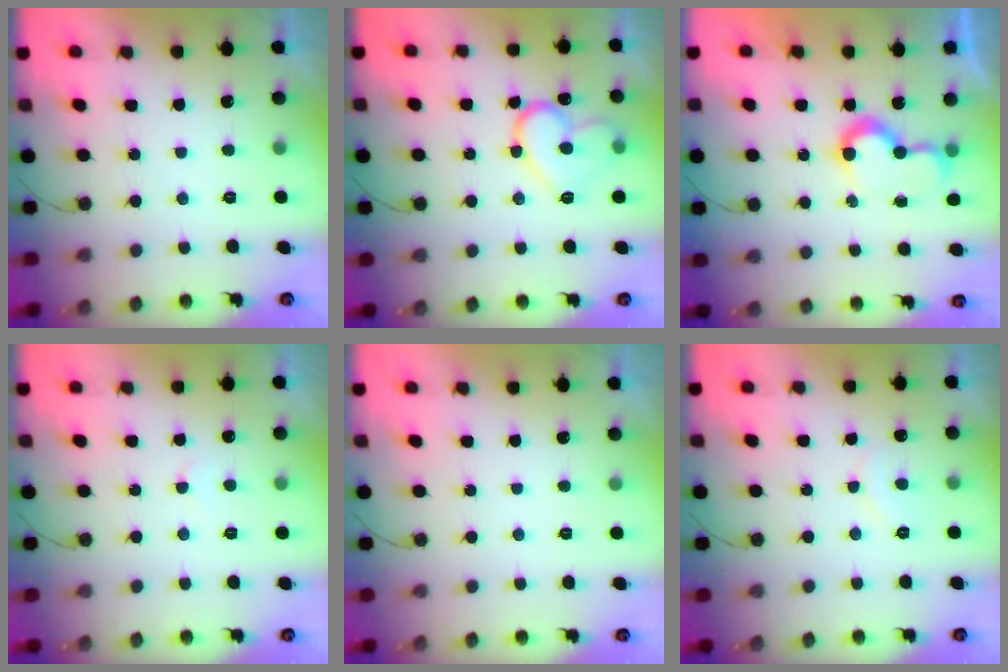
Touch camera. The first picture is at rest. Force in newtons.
{"total": 14.6, "press": 14.6, "slide": 1.2}
{"total": 8.5, "press": 8.5, "slide": 0.2}
{"total": 2.4, "press": 2.4, "slide": 0.2}
{"total": 0.0}
{"total": 6.9, "press": 6.8, "slide": 0.4}